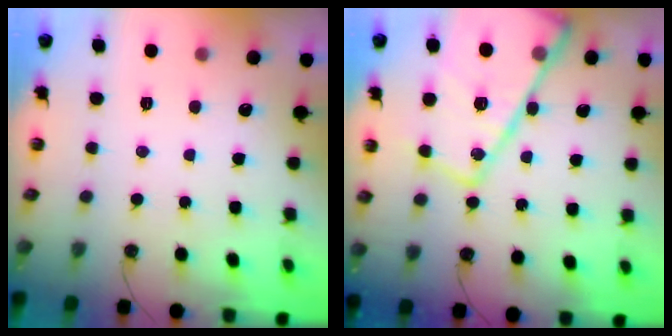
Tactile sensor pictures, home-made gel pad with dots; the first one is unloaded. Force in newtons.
{"total": 26.2, "press": 26.0, "slide": 2.9}